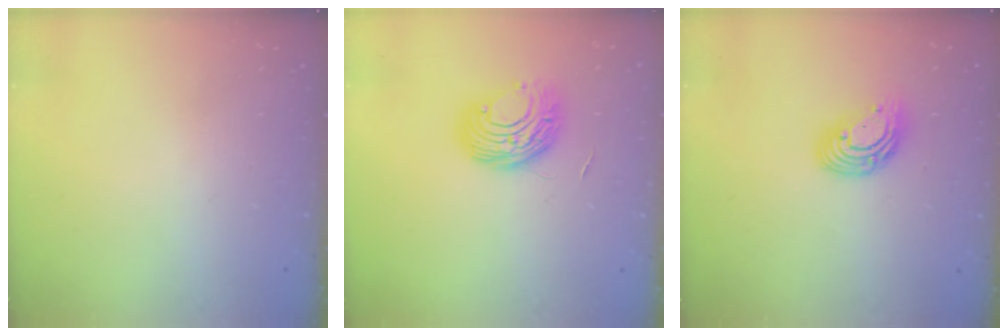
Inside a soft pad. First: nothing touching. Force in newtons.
{"total": 8.8, "press": 8.8, "slide": 0.6}
{"total": 10.7, "press": 10.7, "slide": 0.8}